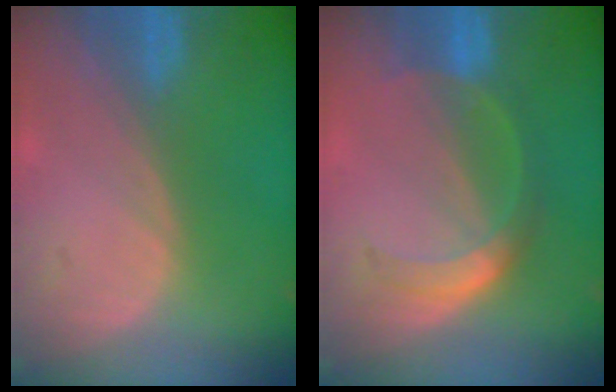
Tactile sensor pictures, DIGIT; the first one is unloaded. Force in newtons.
{"total": 5.8, "press": 5.0, "slide": 2.8}